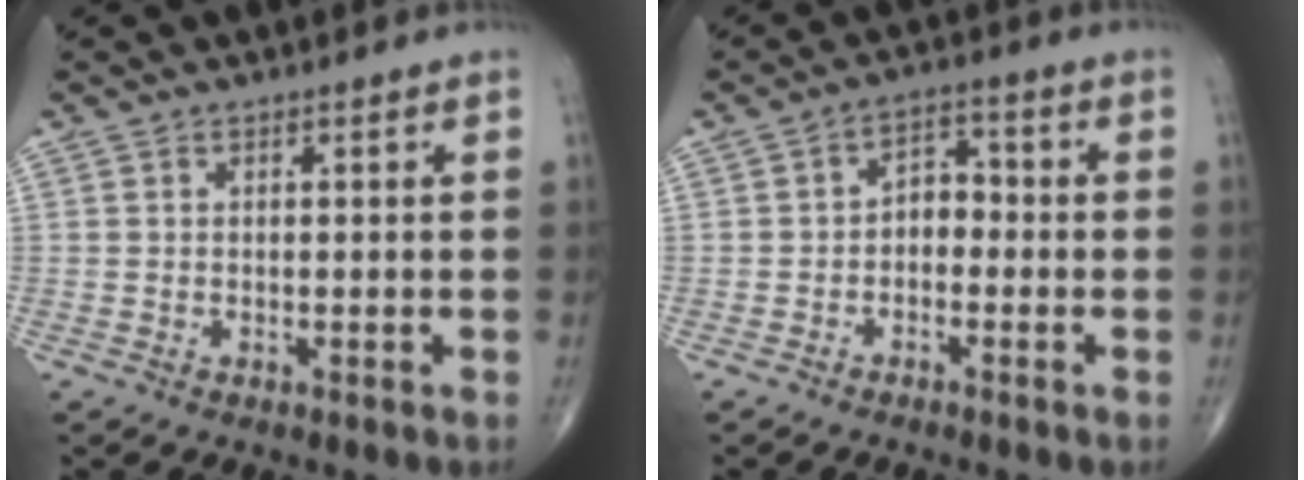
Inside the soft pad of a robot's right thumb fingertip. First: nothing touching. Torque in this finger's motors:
{"motor_torque": [0.10, -0.09, 0.44, 0.00, 0.08]}